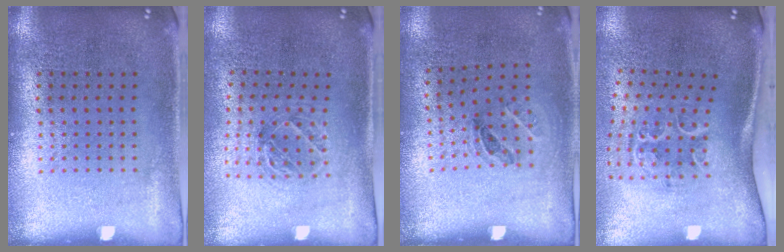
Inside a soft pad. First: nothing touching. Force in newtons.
{"total": 1.1, "press": 1.1, "slide": 0.2}
{"total": 1.2, "press": 0.7, "slide": 0.9}
{"total": 1.7, "press": 1.3, "slide": 1.1}